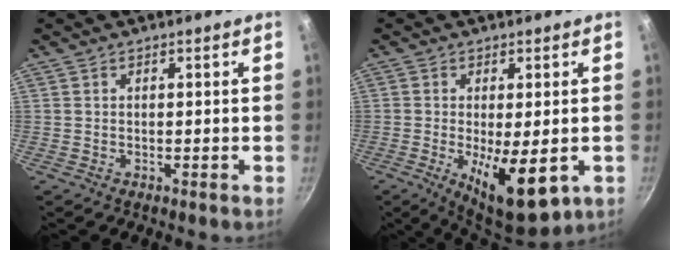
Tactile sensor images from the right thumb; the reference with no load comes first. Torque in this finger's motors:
{"motor_torque": [-0.19, 0.66, 0.05, 0.04, 0.10]}